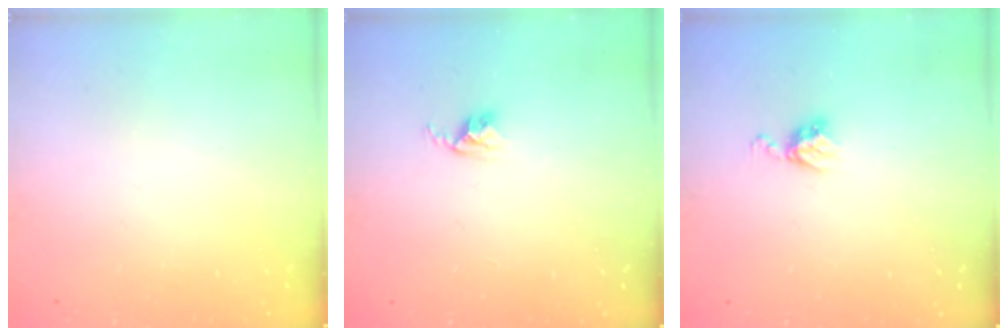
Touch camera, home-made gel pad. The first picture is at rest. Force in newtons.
{"total": 2.8, "press": 2.7, "slide": 0.4}
{"total": 5.6, "press": 5.6, "slide": 0.5}